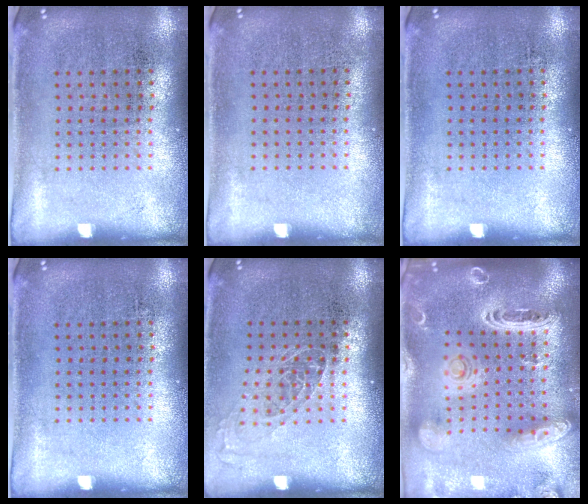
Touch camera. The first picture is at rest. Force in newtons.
{"total": 0.0}
{"total": 0.0}
{"total": 0.0}
{"total": 1.0, "press": 0.9, "slide": 0.5}
{"total": 3.6, "press": 2.9, "slide": 2.2}